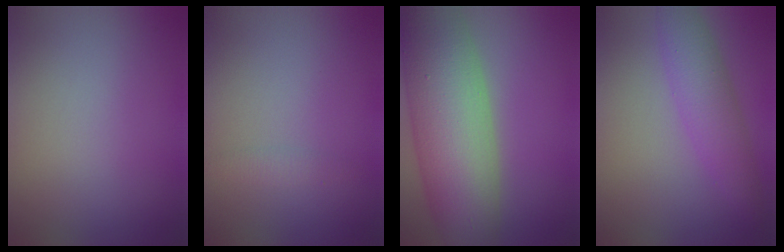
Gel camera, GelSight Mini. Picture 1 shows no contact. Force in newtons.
{"total": 1.0, "press": 1.0, "slide": 0.0}
{"total": 11.6, "press": 11.6, "slide": 0.5}
{"total": 3.6, "press": 3.6, "slide": 0.0}